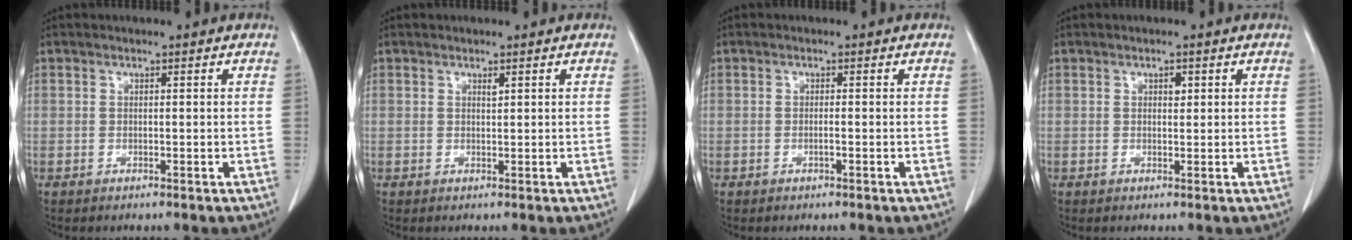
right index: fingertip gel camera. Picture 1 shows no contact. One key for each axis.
{"total": 0.5, "fx": 0.4, "fy": 0.1, "fz": 0.3, "tx": -0.010, "ty": -0.004, "tz": 0.007}
{"total": 0.8, "fx": -0.3, "fy": 0.0, "fz": 0.8, "tx": -0.016, "ty": 0.000, "tz": -0.004}
{"total": 1.1, "fx": 0.4, "fy": 0.6, "fz": 0.8, "tx": -0.010, "ty": -0.001, "tz": 0.006}